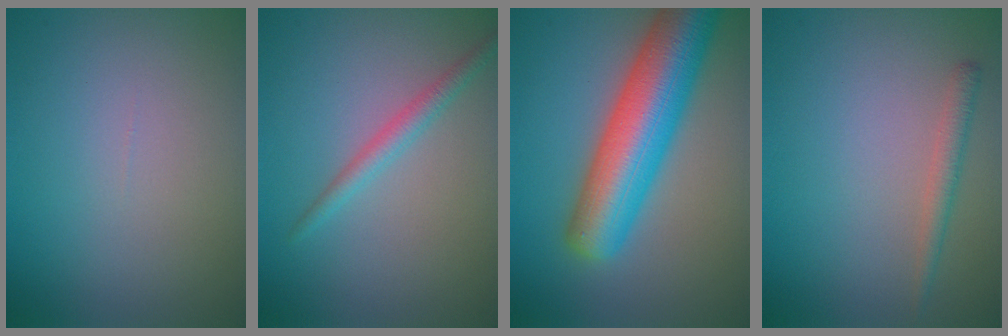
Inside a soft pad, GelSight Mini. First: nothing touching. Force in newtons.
{"total": 1.9, "press": 1.9, "slide": 0.1}
{"total": 9.8, "press": 9.8, "slide": 0.3}
{"total": 1.5, "press": 1.5, "slide": 0.1}